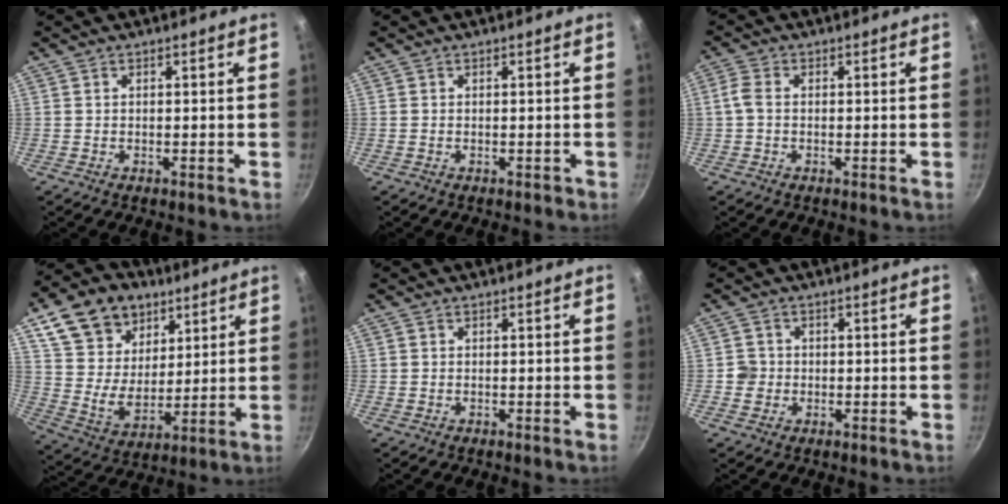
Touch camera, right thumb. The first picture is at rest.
{"total": 0.5, "force": [-0.1, 0.5, 0.2], "torque": [0.002, 0.000, -0.001]}
{"total": 2.9, "force": [-0.2, 2.0, 2.1], "torque": [-0.051, 0.008, -0.011]}
{"total": 18.6, "force": [9.4, 13.2, 9.2], "torque": [-0.141, -0.026, 0.173]}
{"total": 0.0}
{"total": 2.7, "force": [-0.4, 2.7, 0.5], "torque": [0.006, 0.009, -0.008]}